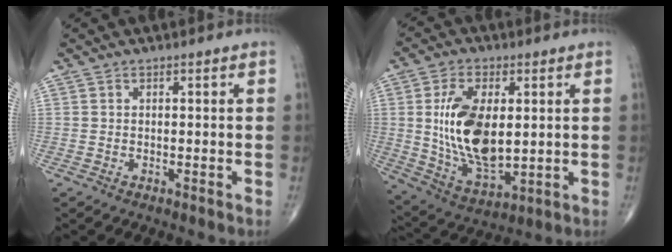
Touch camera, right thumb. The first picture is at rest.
{"total": 16.4, "force": [1.8, 8.7, 13.8], "torque": [-0.248, -0.017, 0.046]}